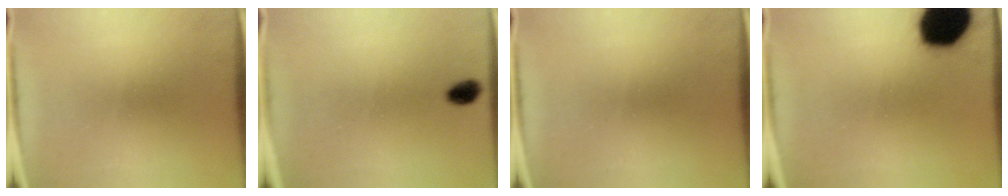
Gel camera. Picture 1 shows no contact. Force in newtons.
{"total": 2.7}
{"total": 0.0}
{"total": 18.7}